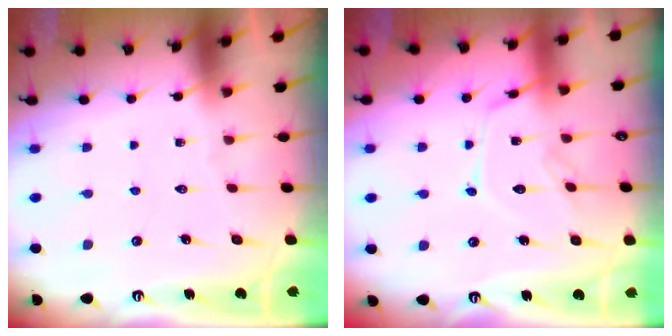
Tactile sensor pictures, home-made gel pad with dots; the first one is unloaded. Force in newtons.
{"total": 12.7, "press": 12.7, "slide": 0.6}